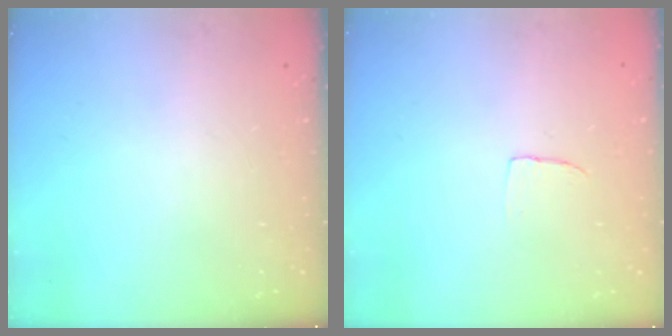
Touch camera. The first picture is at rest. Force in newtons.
{"total": 2.4, "press": 2.4, "slide": 0.1}